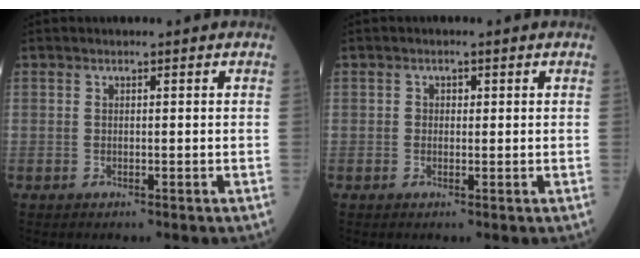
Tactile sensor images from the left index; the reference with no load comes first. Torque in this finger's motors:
{"motor_torque": [-0.10, 0.12, 0.01, -0.01]}